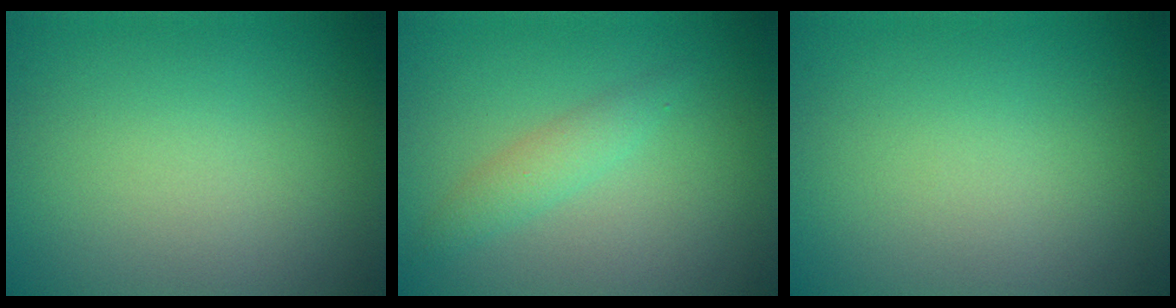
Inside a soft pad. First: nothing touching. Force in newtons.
{"total": 1.8, "press": 1.8, "slide": 0.1}
{"total": 0.0}